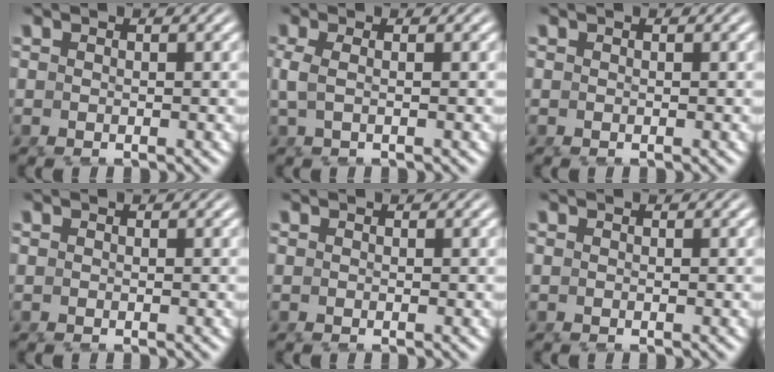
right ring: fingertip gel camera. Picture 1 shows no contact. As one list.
[{"total": 1.8, "force": [0.0, 0.3, 1.8], "torque": [-0.046, -0.007, 0.006]}, {"total": 0.0}, {"total": 0.0}, {"total": 0.0}, {"total": 0.0}]